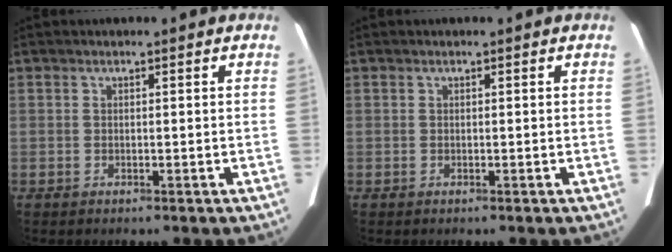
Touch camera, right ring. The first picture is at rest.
{"total": 0.0}